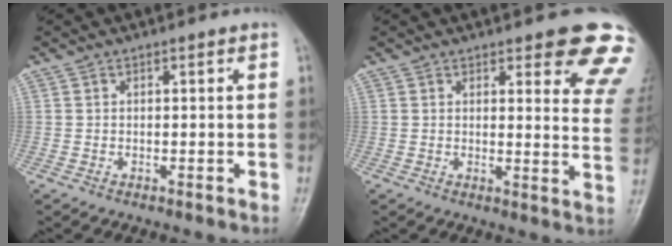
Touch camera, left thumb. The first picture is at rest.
{"total": 12.3, "force": [8.5, 3.5, 8.1], "torque": [-0.050, -0.046, 0.079]}